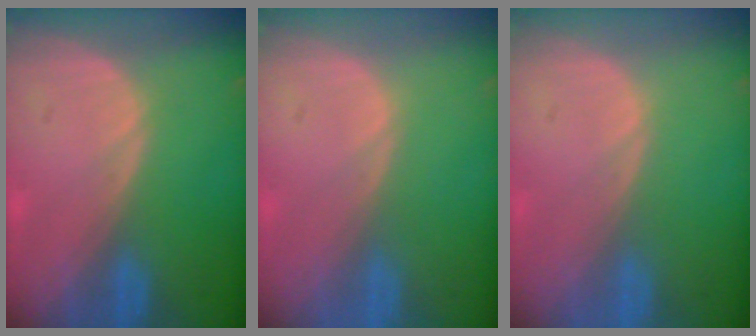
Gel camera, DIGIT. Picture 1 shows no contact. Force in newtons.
{"total": 0.0}
{"total": 0.0}